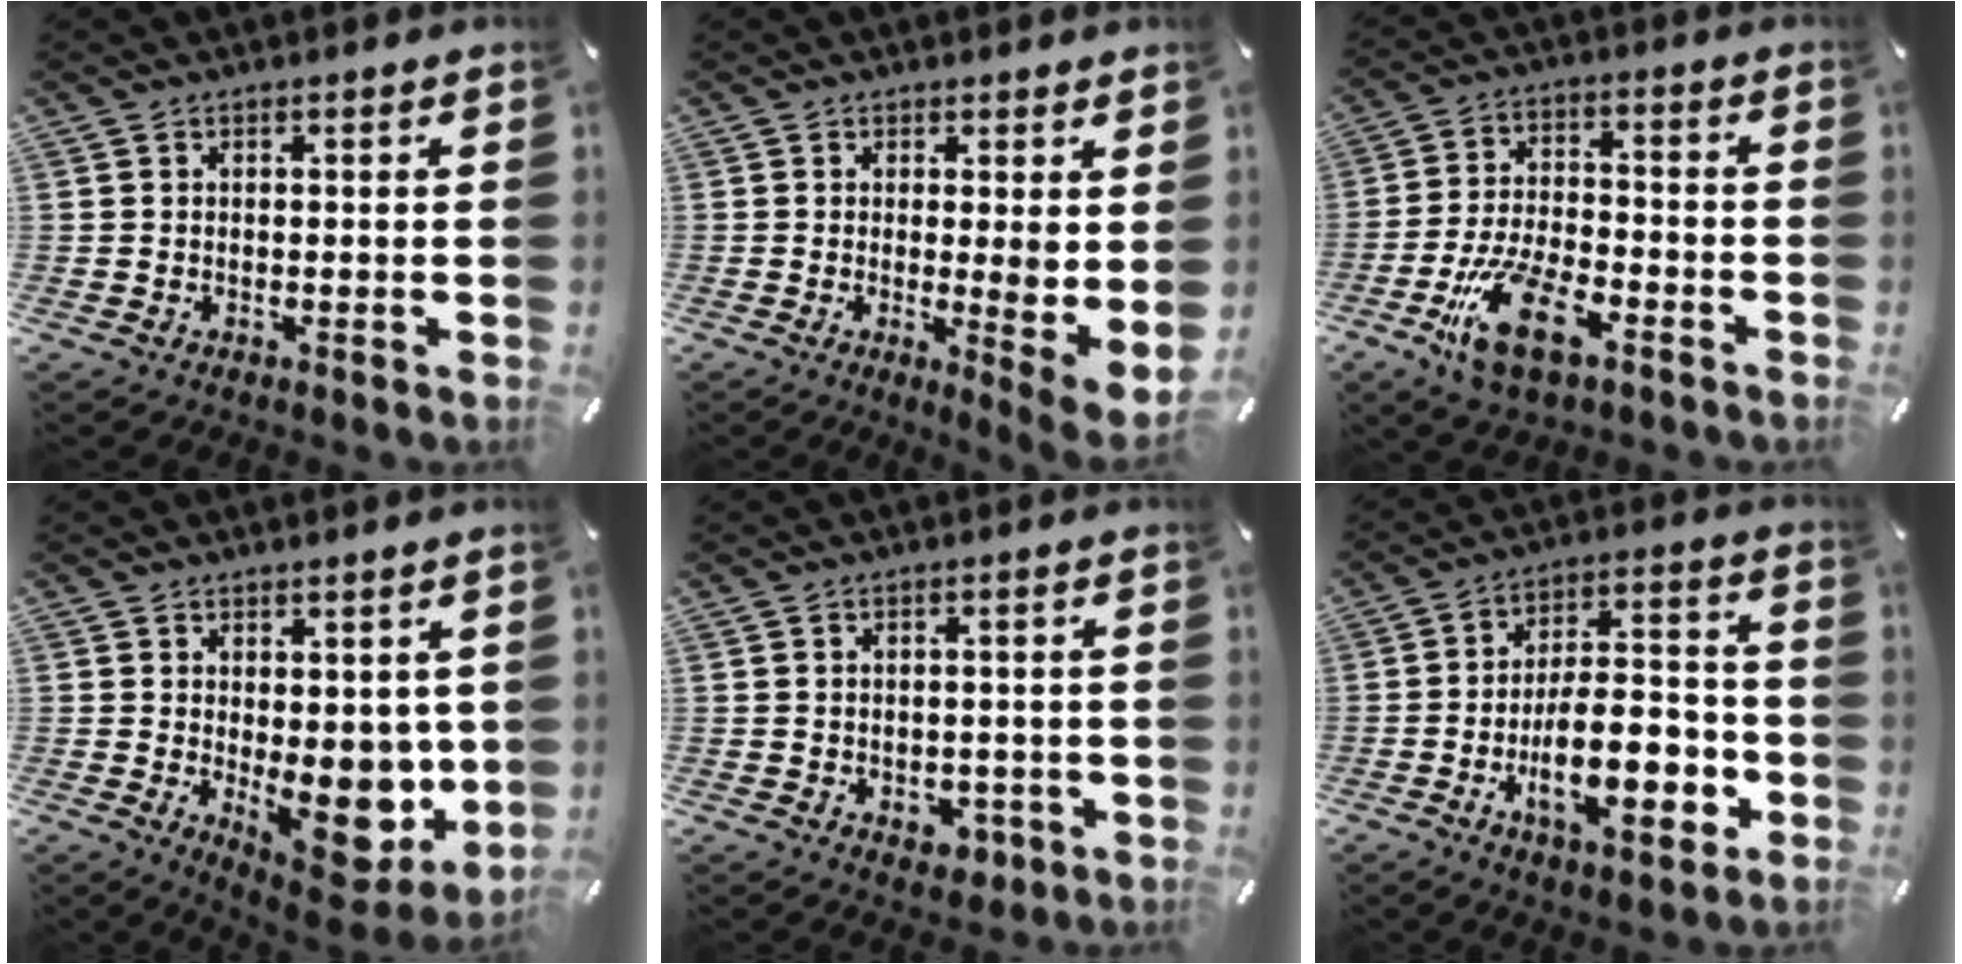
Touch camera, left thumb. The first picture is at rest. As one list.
[{"total": 5.0, "force": [1.0, 0.8, 4.9], "torque": [-0.064, -0.038, 0.018]}, {"total": 14.5, "force": [-7.6, 6.8, 10.3], "torque": [-0.209, 0.033, -0.131]}, {"total": 13.4, "force": [-1.3, 7.5, 11.1], "torque": [-0.121, -0.023, -0.005]}, {"total": 3.7, "force": [-1.3, 2.8, 1.9], "torque": [-0.022, 0.003, -0.022]}, {"total": 16.8, "force": [-6.0, 8.0, 13.4], "torque": [-0.209, 0.014, -0.102]}]